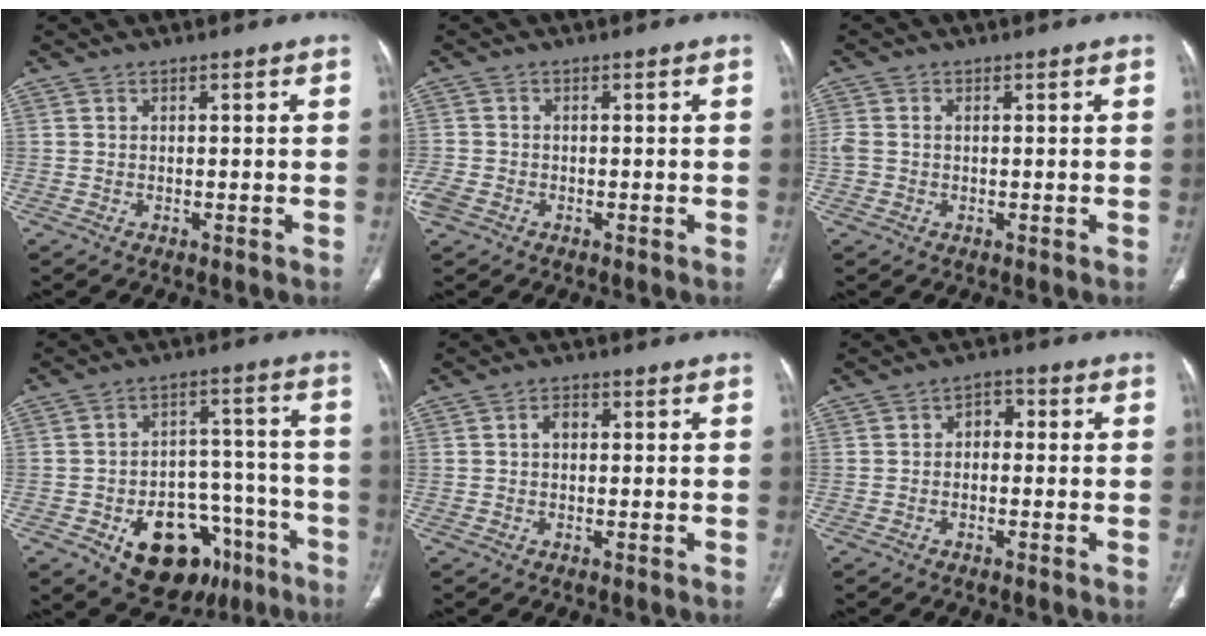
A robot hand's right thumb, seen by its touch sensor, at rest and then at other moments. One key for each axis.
{"total": 4.0, "fx": -1.9, "fy": 3.0, "fz": 1.9, "tx": -0.053, "ty": 0.005, "tz": -0.034}
{"total": 2.2, "fx": -0.2, "fy": 1.8, "fz": 1.2, "tx": -0.033, "ty": 0.003, "tz": -0.004}
{"total": 18.1, "fx": -9.0, "fy": 11.6, "fz": 10.5, "tx": -0.099, "ty": 0.068, "tz": -0.119}
{"total": 2.3, "fx": 0.2, "fy": 1.6, "fz": 1.6, "tx": -0.022, "ty": 0.010, "tz": 0.002}
{"total": 3.3, "fx": -0.2, "fy": 2.3, "fz": 2.3, "tx": -0.019, "ty": 0.015, "tz": -0.015}